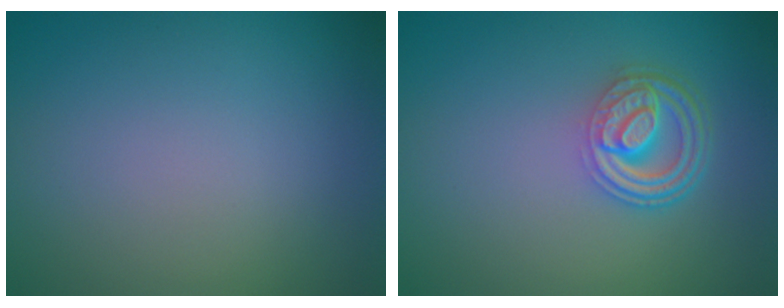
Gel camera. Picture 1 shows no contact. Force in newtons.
{"total": 4.6, "press": 3.4, "slide": 3.0}